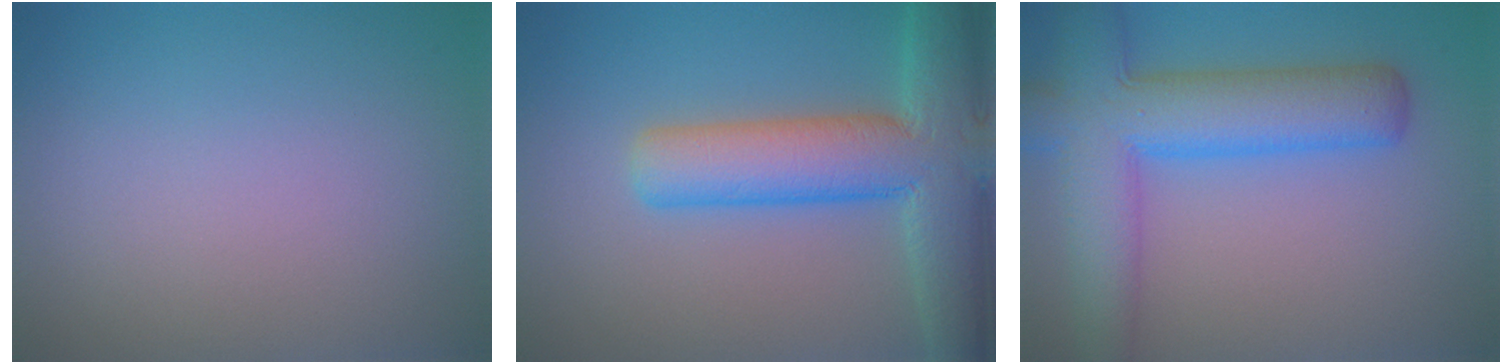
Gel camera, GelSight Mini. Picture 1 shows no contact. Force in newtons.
{"total": 9.3, "press": 9.3, "slide": 0.4}
{"total": 8.9, "press": 8.9, "slide": 0.4}